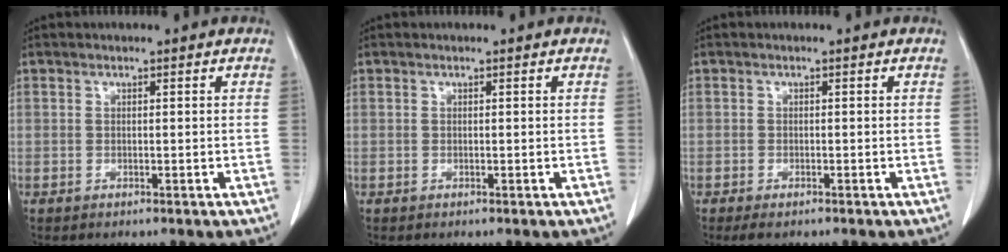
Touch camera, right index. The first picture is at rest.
{"total": 0.0}
{"total": 1.8, "force": [-1.4, 0.6, 1.0], "torque": [-0.022, -0.005, -0.018]}